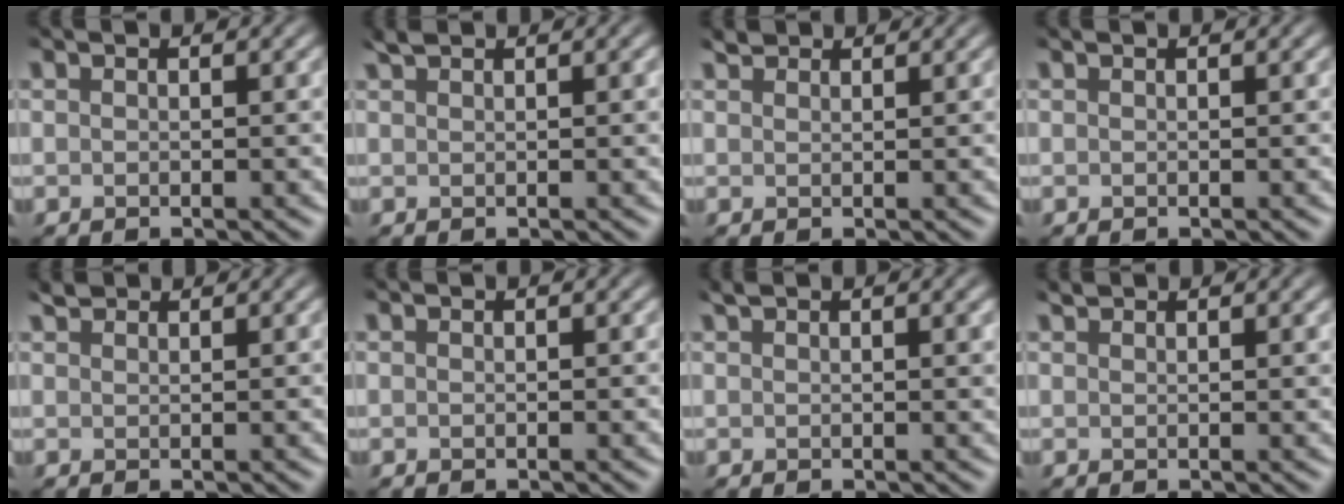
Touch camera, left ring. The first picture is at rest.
{"total": 1.5, "force": [1.0, 0.3, 1.0], "torque": [-0.014, 0.001, 0.017]}
{"total": 1.7, "force": [1.6, 0.4, 0.3], "torque": [-0.009, 0.004, 0.027]}
{"total": 0.0}
{"total": 1.3, "force": [1.3, 0.3, 0.2], "torque": [-0.007, 0.006, 0.025]}
{"total": 0.0}
{"total": 1.8, "force": [1.2, 0.4, 1.3], "torque": [-0.012, 0.003, 0.016]}
{"total": 1.2, "force": [1.2, 0.2, 0.3], "torque": [-0.004, 0.004, 0.020]}